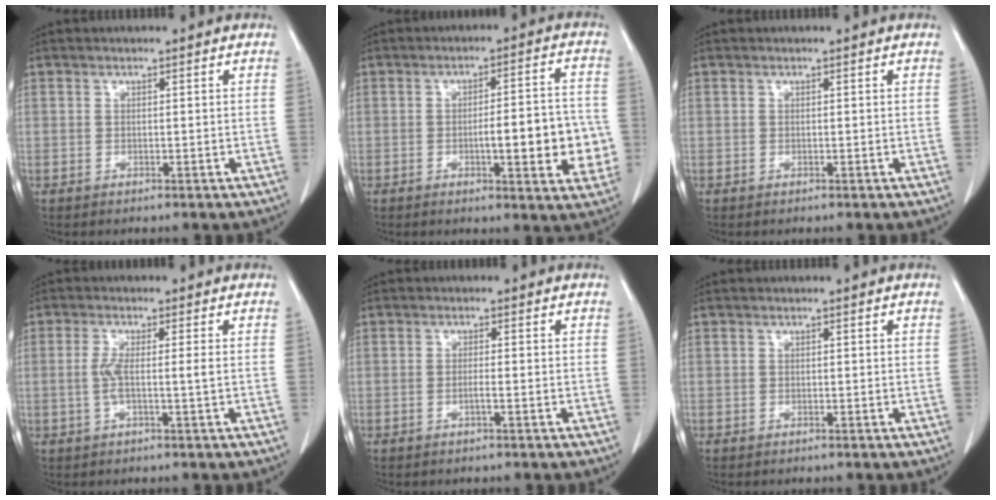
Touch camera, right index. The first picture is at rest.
{"total": 11.0, "force": [-2.1, 2.4, 10.5], "torque": [-0.133, 0.012, -0.022]}
{"total": 0.0}
{"total": 3.2, "force": [-0.3, -0.1, 3.2], "torque": [-0.068, 0.001, -0.005]}
{"total": 1.2, "force": [-0.4, -0.1, 1.1], "torque": [-0.020, 0.000, -0.009]}
{"total": 0.0}